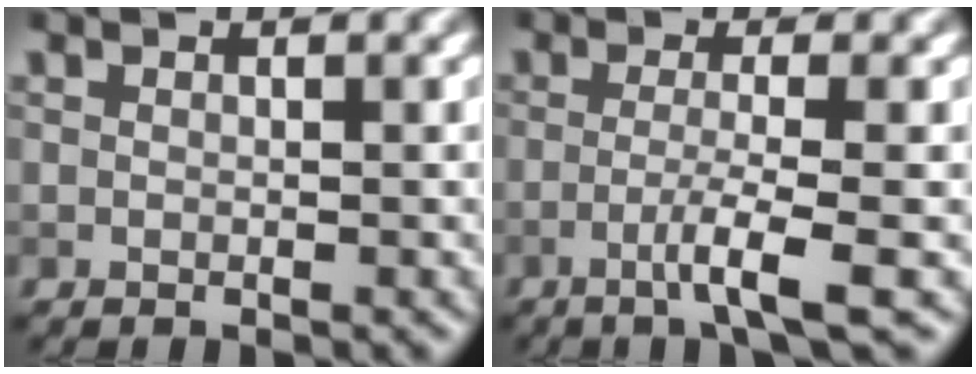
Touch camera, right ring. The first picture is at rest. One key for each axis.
{"total": 3.8, "fx": -1.6, "fy": 0.3, "fz": 3.4, "tx": -0.058, "ty": 0.000, "tz": -0.042}